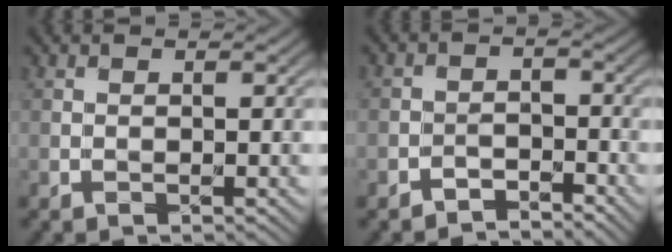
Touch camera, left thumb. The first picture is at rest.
{"total": 3.7, "force": [-2.6, 2.4, -0.9], "torque": [0.048, 0.008, -0.062]}